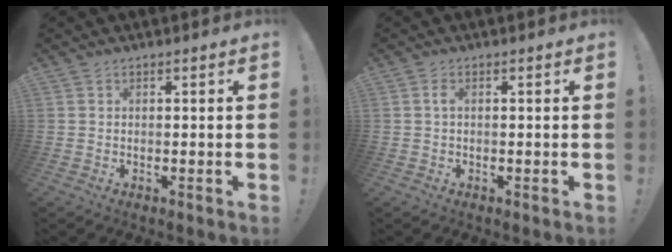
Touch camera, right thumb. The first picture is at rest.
{"total": 1.1, "force": [0.0, 0.3, 1.1], "torque": [-0.023, 0.004, 0.000]}